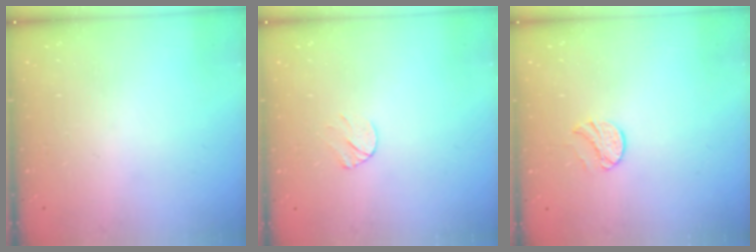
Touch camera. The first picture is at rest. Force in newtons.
{"total": 5.6, "press": 5.5, "slide": 0.7}
{"total": 8.0, "press": 7.9, "slide": 0.6}